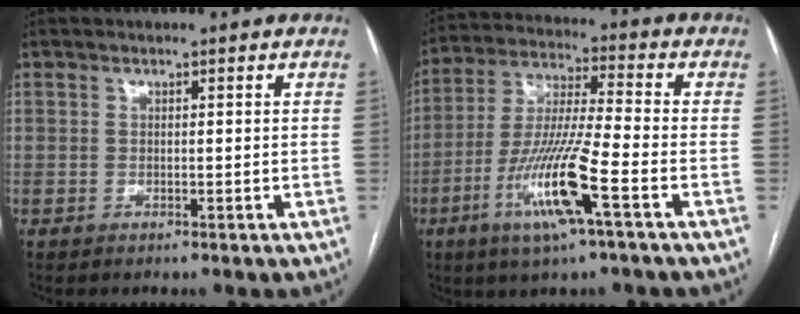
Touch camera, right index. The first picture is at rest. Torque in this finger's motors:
{"motor_torque": [1.43, -0.71, 1.05, 0.21]}